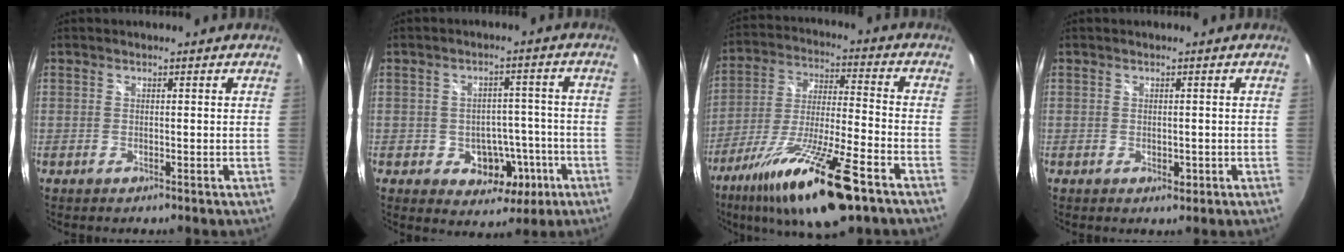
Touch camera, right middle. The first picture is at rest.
{"total": 8.9, "force": [-3.4, 7.1, 4.3], "torque": [-0.069, 0.020, -0.027]}
{"total": 20.9, "force": [-13.2, 3.6, 15.8], "torque": [-0.303, -0.047, -0.232]}
{"total": 1.5, "force": [-0.4, 1.1, 1.0], "torque": [-0.012, -0.003, -0.005]}